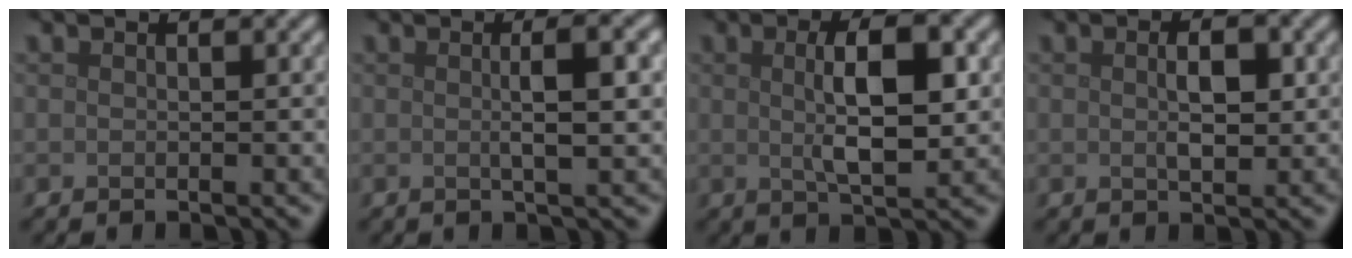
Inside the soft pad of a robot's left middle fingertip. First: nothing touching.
{"total": 3.7, "force": [0.3, 0.8, 3.6], "torque": [-0.055, 0.006, 0.003]}
{"total": 5.7, "force": [0.7, 1.8, 5.3], "torque": [-0.091, 0.002, 0.013]}
{"total": 2.6, "force": [0.3, 1.2, 2.3], "torque": [-0.043, 0.000, 0.005]}